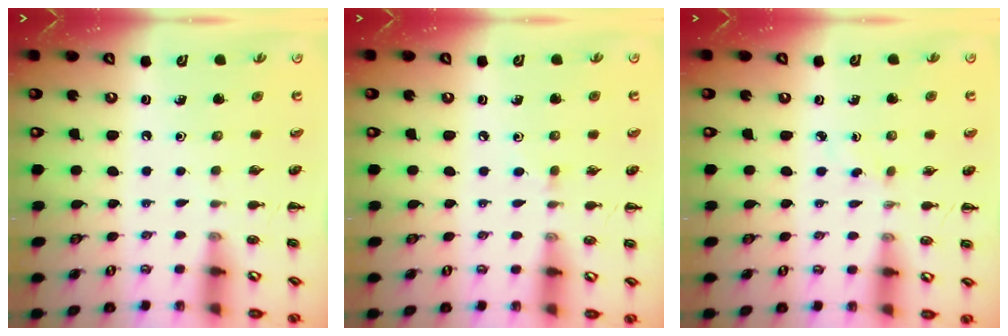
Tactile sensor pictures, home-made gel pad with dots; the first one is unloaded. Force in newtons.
{"total": 3.2, "press": 3.0, "slide": 1.2}
{"total": 1.3, "press": 1.2, "slide": 0.6}